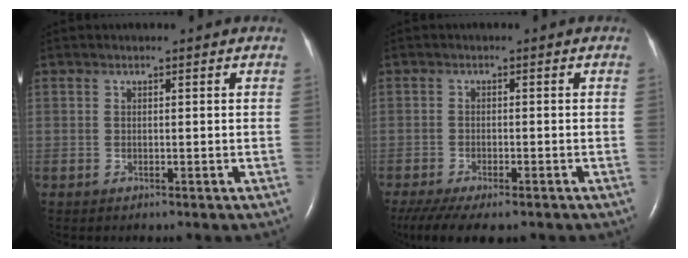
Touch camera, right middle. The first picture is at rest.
{"total": 10.9, "force": [-8.1, 3.4, 6.4], "torque": [-0.116, -0.015, -0.120]}